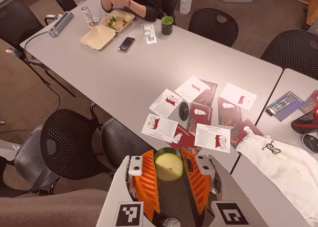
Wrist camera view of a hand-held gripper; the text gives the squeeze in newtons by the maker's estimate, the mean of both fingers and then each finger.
{"total": 11.1, "left": 11.0, "right": 11.2}